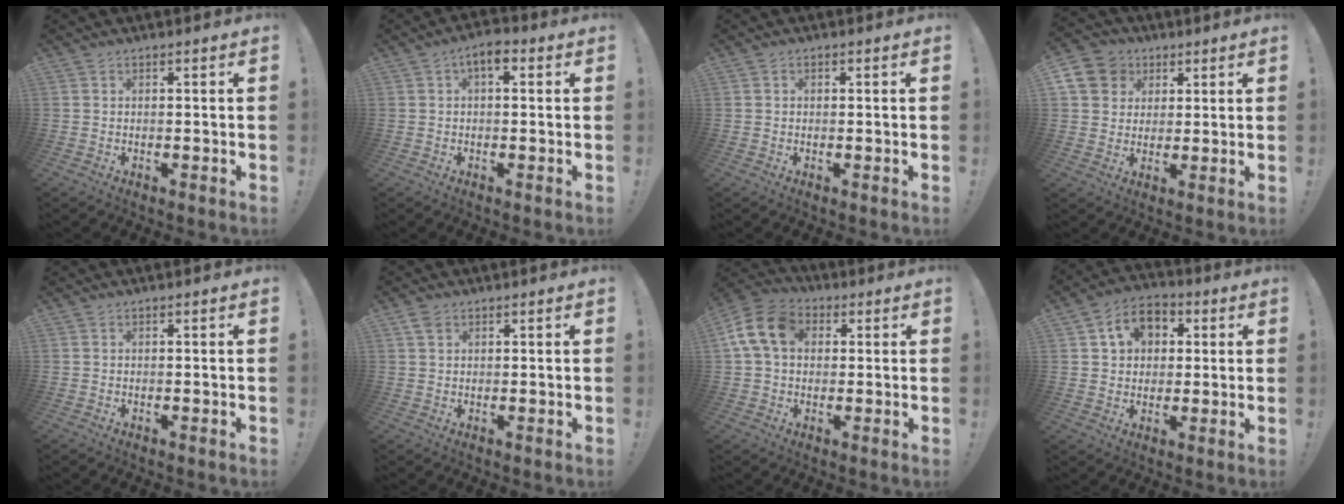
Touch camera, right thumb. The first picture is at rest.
{"total": 4.2, "force": [1.0, 2.0, 3.5], "torque": [-0.052, 0.002, 0.013]}
{"total": 0.9, "force": [-0.1, 0.8, 0.4], "torque": [-0.011, 0.005, -0.002]}
{"total": 10.2, "force": [3.7, 8.9, 3.3], "torque": [-0.046, -0.013, 0.077]}
{"total": 0.0}
{"total": 2.4, "force": [1.5, 1.5, 1.2], "torque": [-0.010, -0.004, 0.025]}
{"total": 13.6, "force": [3.4, 10.0, 8.6], "torque": [-0.155, 0.009, 0.070]}
{"total": 10.3, "force": [3.5, 8.4, 5.0], "torque": [-0.078, 0.000, 0.070]}